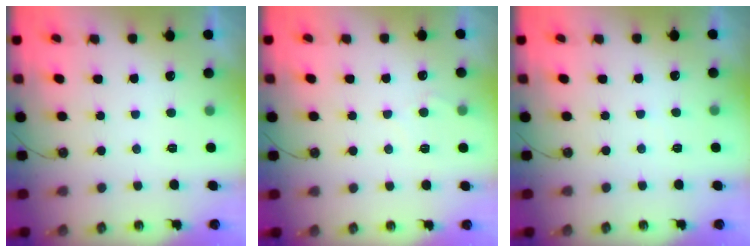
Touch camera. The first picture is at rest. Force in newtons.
{"total": 4.9, "press": 4.8, "slide": 0.6}
{"total": 2.4, "press": 2.4, "slide": 0.4}